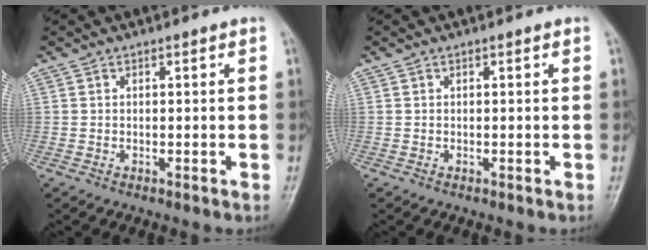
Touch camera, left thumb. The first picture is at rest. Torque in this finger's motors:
{"motor_torque": [0.00, 0.00, 0.00, 0.00, 0.00]}